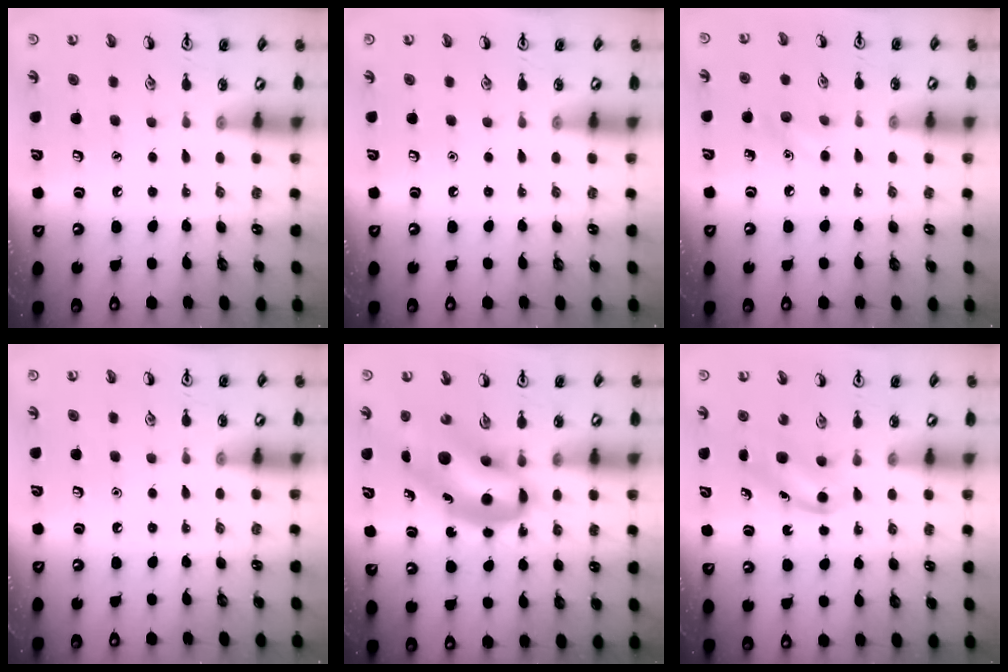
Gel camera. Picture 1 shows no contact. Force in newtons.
{"total": 0.0}
{"total": 5.5, "press": 5.2, "slide": 1.8}
{"total": 0.0}
{"total": 10.5, "press": 10.1, "slide": 3.0}
{"total": 4.1, "press": 3.9, "slide": 1.2}